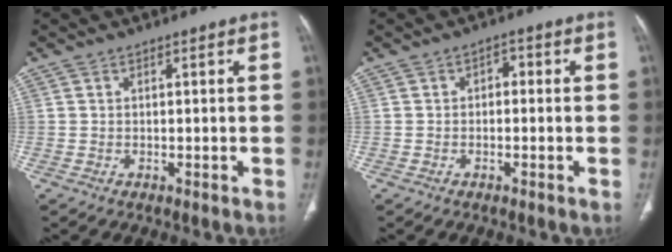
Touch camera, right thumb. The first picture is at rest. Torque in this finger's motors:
{"motor_torque": [-0.13, 0.43, 0.21, -0.26, -0.05]}